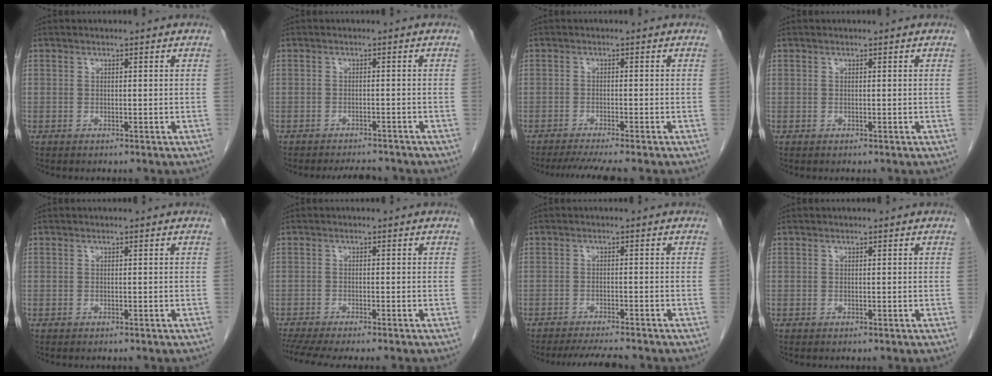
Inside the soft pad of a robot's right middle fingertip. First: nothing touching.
{"total": 4.9, "force": [-4.6, 1.2, 1.2], "torque": [-0.016, -0.004, -0.063]}
{"total": 6.2, "force": [-5.4, -0.3, 3.2], "torque": [-0.040, -0.014, -0.085]}
{"total": 0.0}
{"total": 0.0}
{"total": 8.2, "force": [-7.1, 0.3, 4.2], "torque": [-0.053, -0.012, -0.111]}
{"total": 6.0, "force": [-5.5, 0.3, 2.4], "torque": [-0.034, -0.015, -0.087]}
{"total": 0.0}